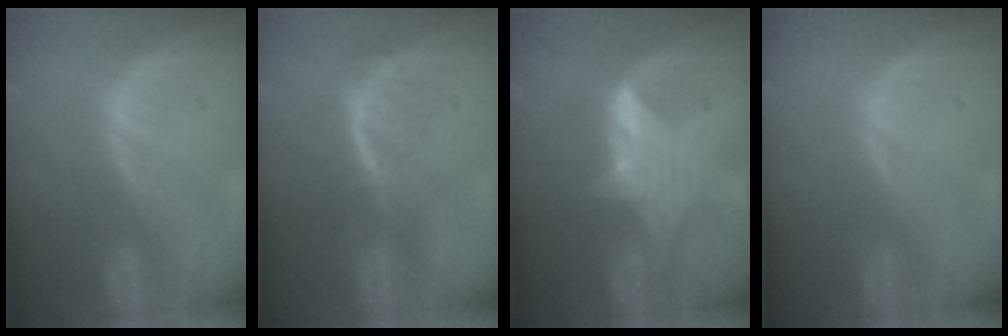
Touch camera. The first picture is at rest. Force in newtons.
{"total": 5.9, "press": 5.1, "slide": 3.0}
{"total": 5.8, "press": 5.6, "slide": 1.5}
{"total": 0.0}